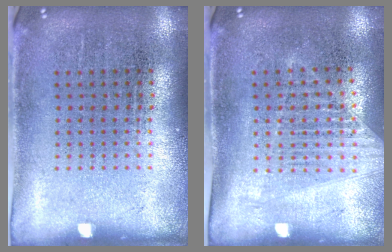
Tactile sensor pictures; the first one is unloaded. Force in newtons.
{"total": 1.3, "press": 1.2, "slide": 0.5}